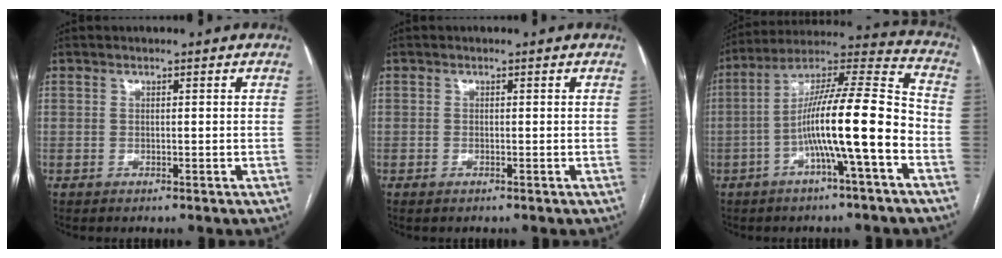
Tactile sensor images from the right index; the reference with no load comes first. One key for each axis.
{"total": 0.5, "fx": -0.3, "fy": 0.2, "fz": 0.3, "tx": -0.008, "ty": 0.000, "tz": -0.002}
{"total": 16.0, "fx": -4.7, "fy": 0.6, "fz": 15.3, "tx": -0.262, "ty": 0.021, "tz": -0.083}